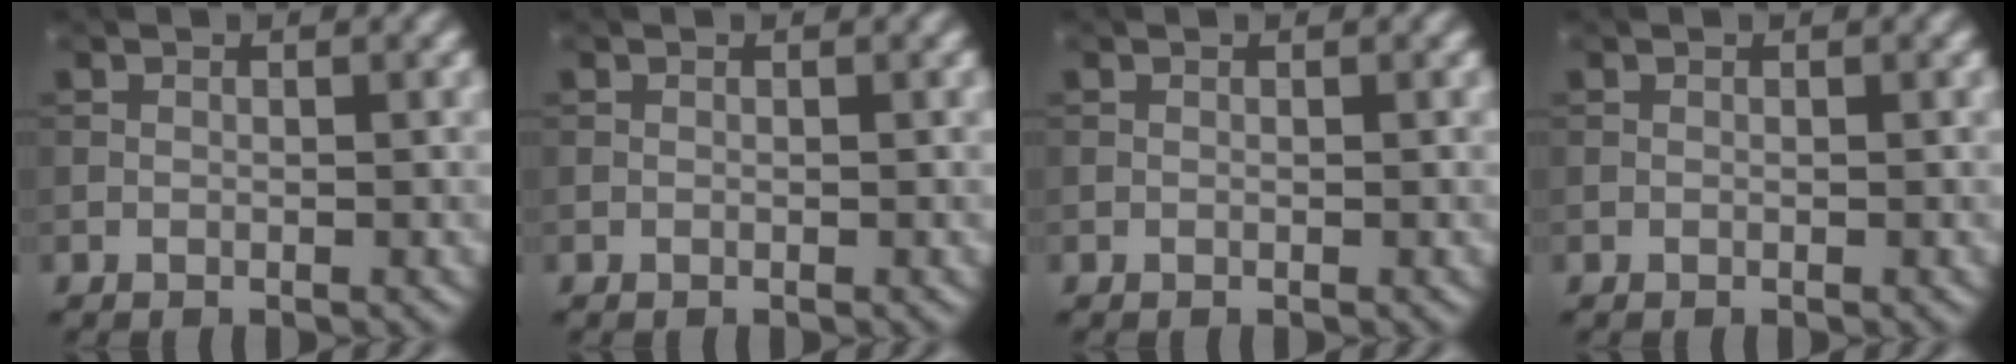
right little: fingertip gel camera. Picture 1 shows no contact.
{"total": 0.0}
{"total": 0.0}
{"total": 0.0}